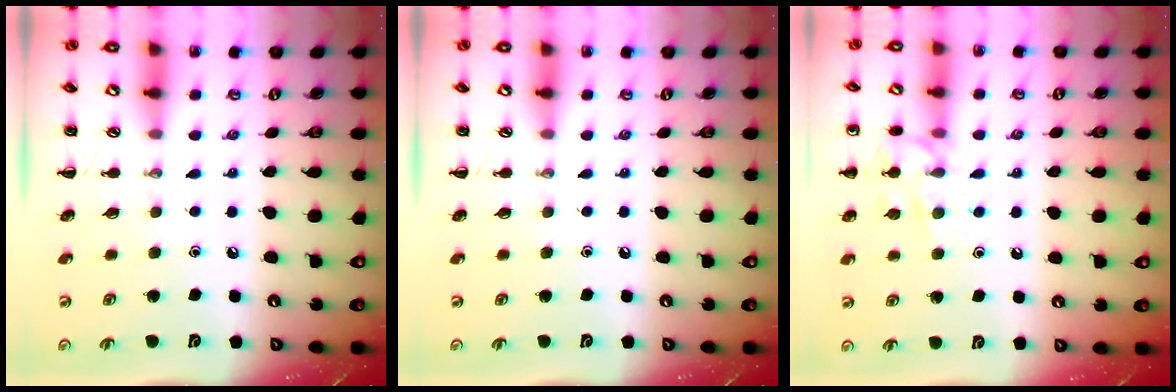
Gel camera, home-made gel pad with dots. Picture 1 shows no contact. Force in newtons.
{"total": 0.0}
{"total": 11.2, "press": 11.2, "slide": 0.8}